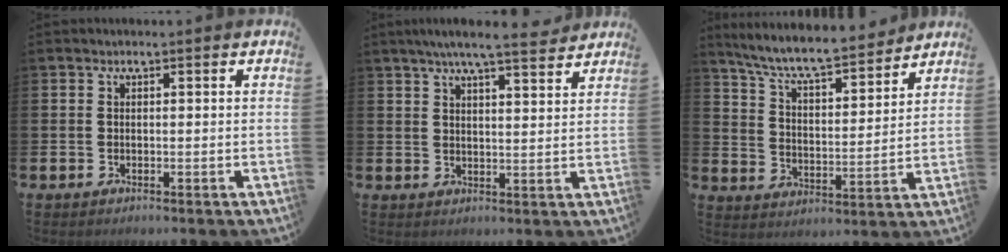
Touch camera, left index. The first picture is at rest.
{"total": 6.3, "force": [5.7, 0.2, 2.6], "torque": [-0.056, -0.022, 0.099]}
{"total": 8.0, "force": [7.4, 1.1, 2.8], "torque": [-0.090, -0.053, 0.128]}